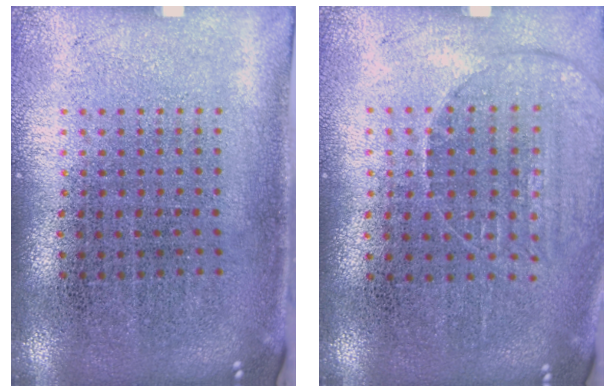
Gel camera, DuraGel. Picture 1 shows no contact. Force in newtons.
{"total": 1.4, "press": 1.3, "slide": 0.3}